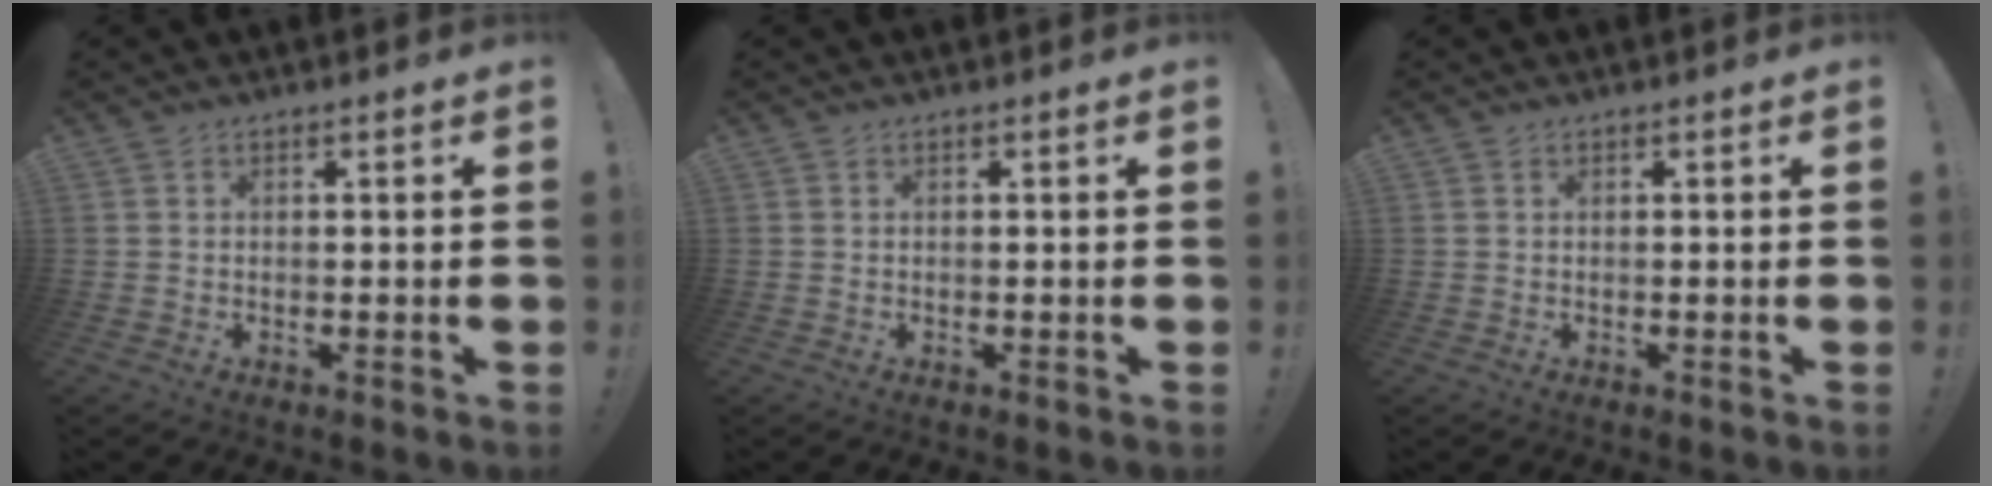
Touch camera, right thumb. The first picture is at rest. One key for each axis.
{"total": 0.0}
{"total": 0.0}